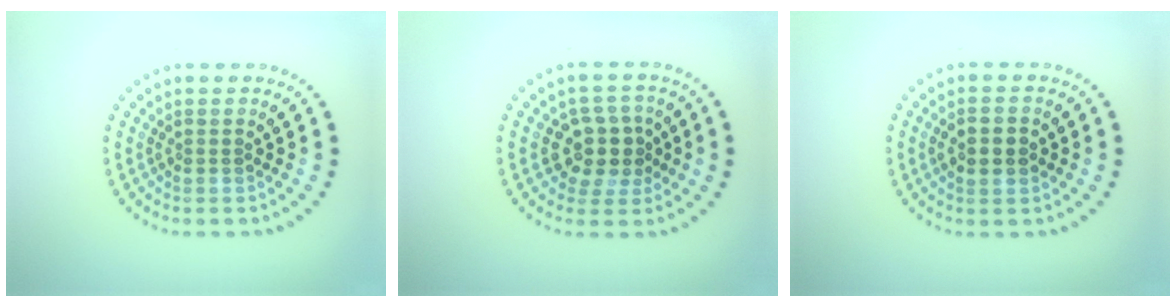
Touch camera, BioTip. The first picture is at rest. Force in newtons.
{"total": 4.0, "press": 3.7, "slide": 1.5}
{"total": 3.2, "press": 3.2, "slide": 0.3}